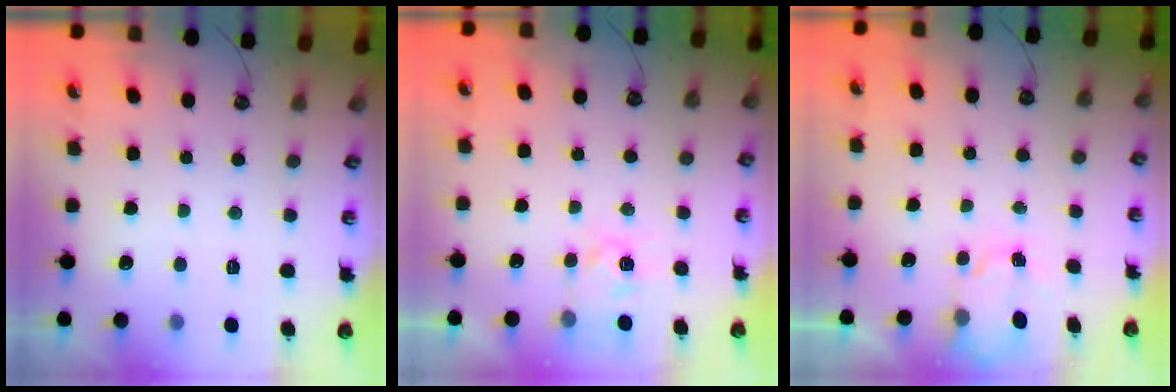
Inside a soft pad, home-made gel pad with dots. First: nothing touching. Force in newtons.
{"total": 4.3, "press": 4.3, "slide": 0.4}
{"total": 2.3, "press": 2.3, "slide": 0.2}